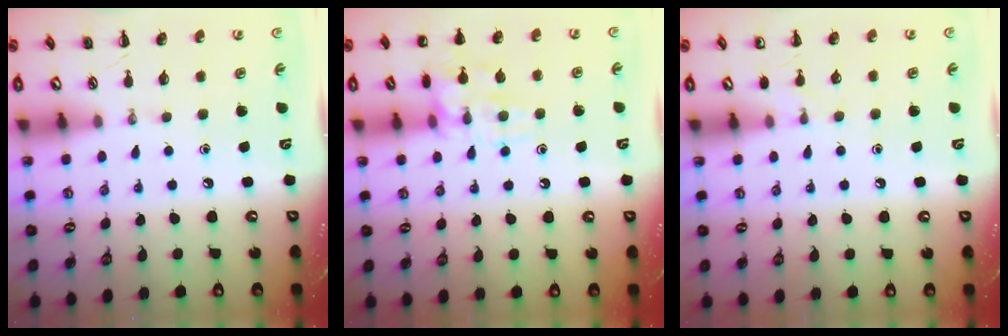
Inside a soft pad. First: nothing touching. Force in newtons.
{"total": 12.7, "press": 12.7, "slide": 0.7}
{"total": 5.0, "press": 4.8, "slide": 1.5}